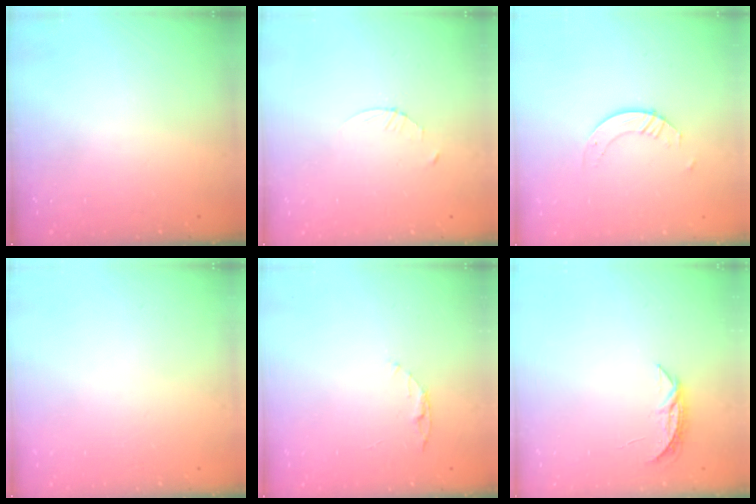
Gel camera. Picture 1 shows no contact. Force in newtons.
{"total": 2.3, "press": 2.3, "slide": 0.3}
{"total": 3.8, "press": 3.8, "slide": 0.3}
{"total": 0.0}
{"total": 3.9, "press": 3.9, "slide": 0.4}
{"total": 4.8, "press": 4.7, "slide": 0.5}